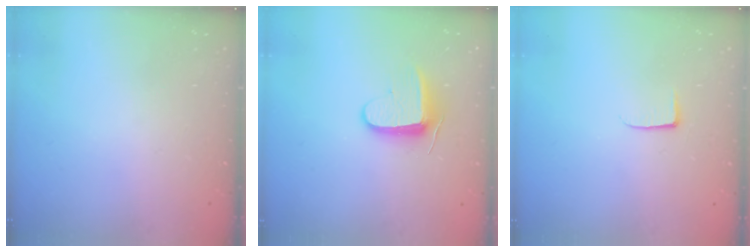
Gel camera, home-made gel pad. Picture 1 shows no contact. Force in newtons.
{"total": 9.3, "press": 9.3, "slide": 0.6}
{"total": 3.8, "press": 3.8, "slide": 0.5}